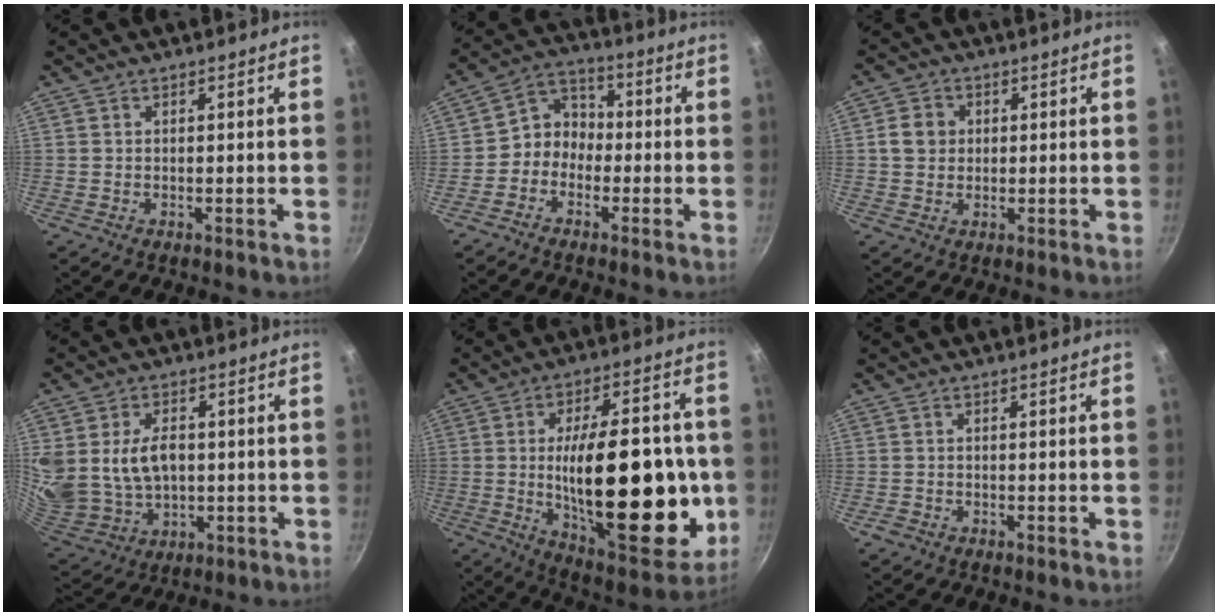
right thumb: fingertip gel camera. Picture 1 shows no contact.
{"total": 6.8, "force": [-2.0, 5.8, 3.0], "torque": [-0.013, 0.040, -0.057]}
{"total": 4.6, "force": [0.5, 4.1, 2.1], "torque": [-0.019, 0.006, 0.001]}
{"total": 14.6, "force": [1.8, 10.8, 9.6], "torque": [-0.182, -0.016, 0.051]}
{"total": 31.1, "force": [-2.6, 13.6, 27.8], "torque": [-0.381, 0.003, -0.025]}
{"total": 1.1, "force": [-0.7, 0.8, 0.3], "torque": [-0.014, 0.005, -0.010]}